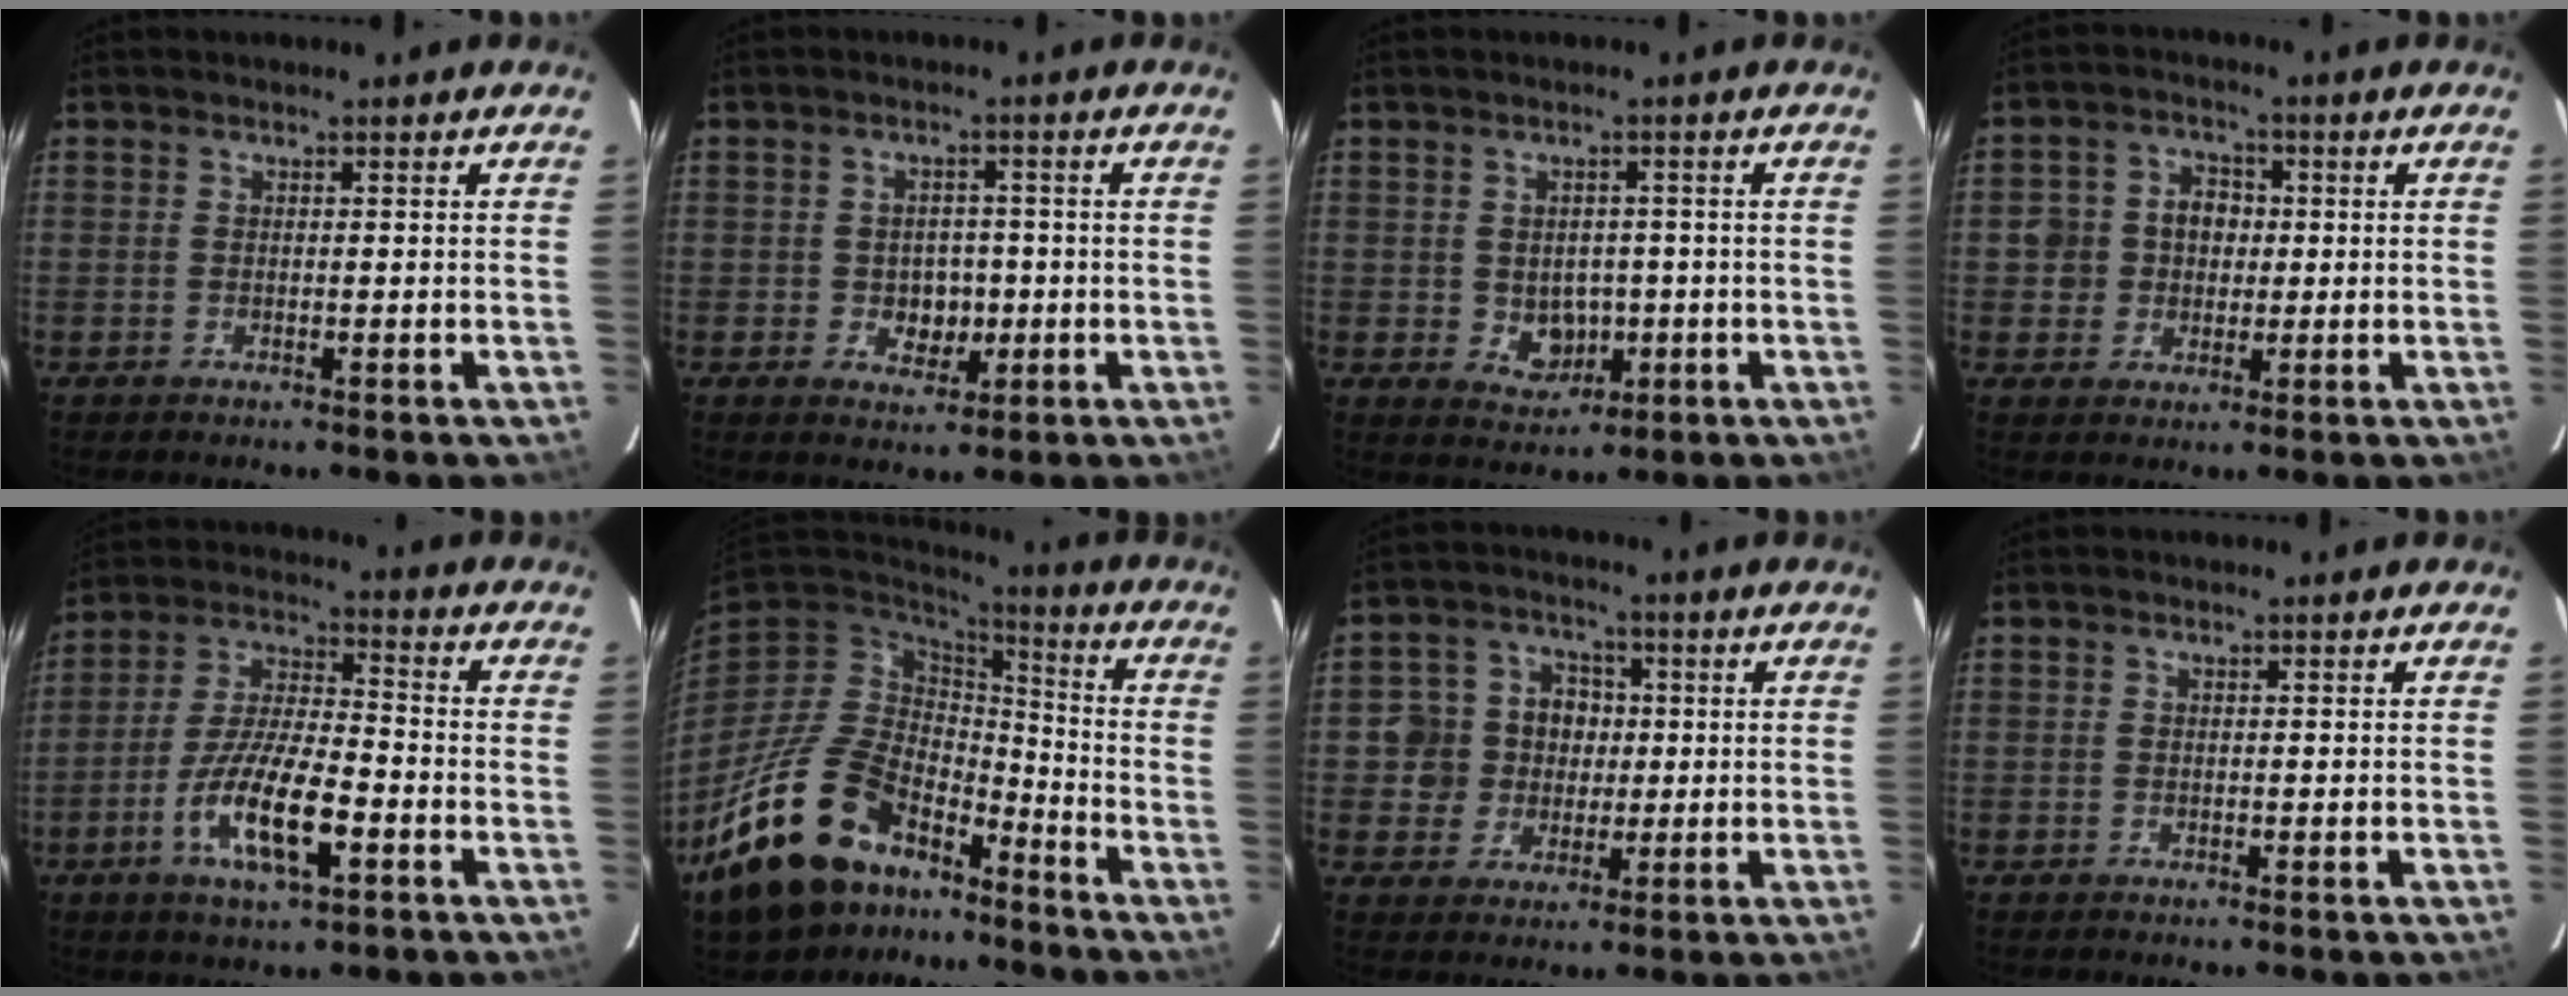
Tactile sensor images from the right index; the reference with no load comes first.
{"total": 4.6, "force": [-0.8, 3.9, 2.3], "torque": [-0.042, 0.006, -0.003]}
{"total": 5.7, "force": [-1.1, 4.8, 2.8], "torque": [-0.057, 0.003, 0.000]}
{"total": 6.4, "force": [-0.3, 6.1, 2.0], "torque": [-0.037, 0.025, -0.005]}
{"total": 13.6, "force": [-5.6, 3.8, 11.8], "torque": [-0.240, -0.011, -0.102]}
{"total": 22.7, "force": [-14.4, 12.8, 12.0], "torque": [-0.253, -0.007, -0.229]}
{"total": 8.1, "force": [0.1, 7.8, 2.2], "torque": [-0.055, 0.022, -0.002]}
{"total": 0.0}